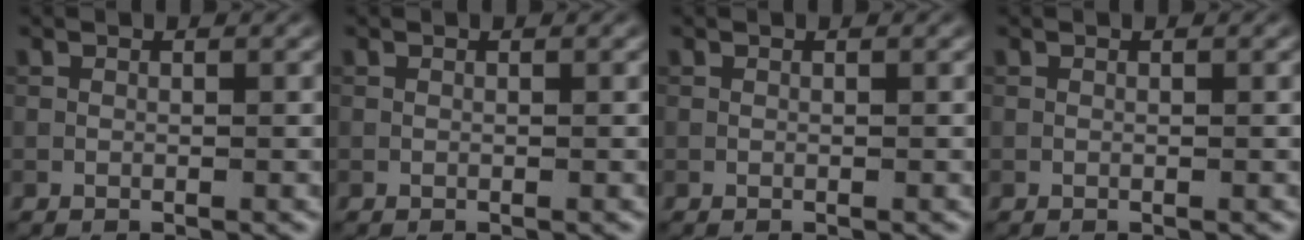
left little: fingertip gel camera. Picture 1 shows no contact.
{"total": 0.0}
{"total": 0.0}
{"total": 0.0}